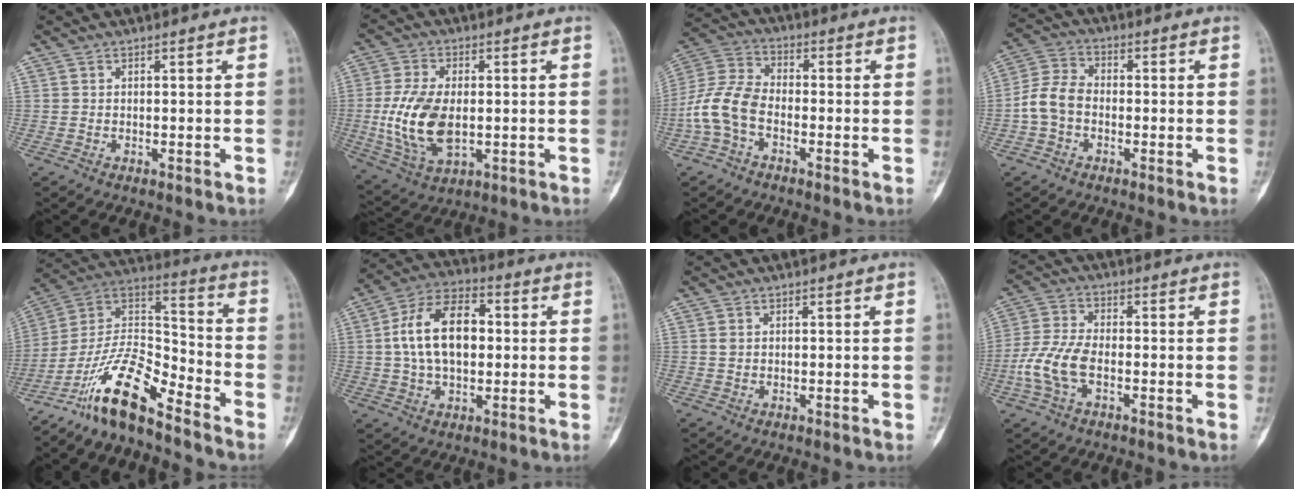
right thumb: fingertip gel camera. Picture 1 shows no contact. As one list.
[{"total": 13.6, "force": [-0.9, 7.6, 11.3], "torque": [-0.228, -0.007, -0.009]}, {"total": 9.5, "force": [-3.2, 5.8, 6.8], "torque": [-0.146, 0.029, -0.075]}, {"total": 7.0, "force": [-1.7, 5.1, 4.5], "torque": [-0.086, 0.024, -0.046]}, {"total": 15.0, "force": [-11.4, 4.1, 8.9], "torque": [-0.158, 0.095, -0.221]}, {"total": 14.8, "force": [1.2, 8.9, 11.7], "torque": [-0.194, 0.026, 0.013]}, {"total": 0.9, "force": [0.1, 0.5, 0.7], "torque": [-0.011, 0.004, 0.007]}, {"total": 8.7, "force": [-2.5, 4.5, 7.1], "torque": [-0.166, 0.019, -0.054]}]